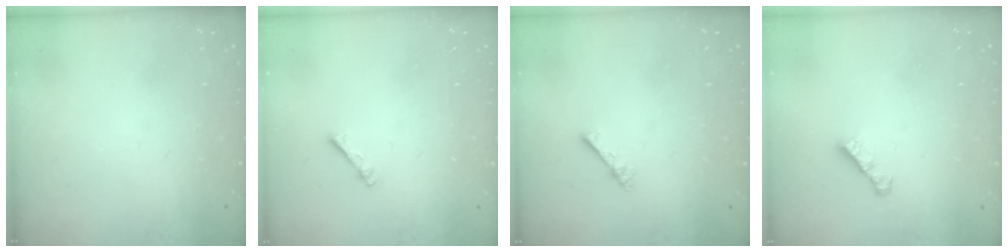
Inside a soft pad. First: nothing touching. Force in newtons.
{"total": 1.1, "press": 1.1, "slide": 0.2}
{"total": 1.0, "press": 1.0, "slide": 0.3}
{"total": 3.0, "press": 3.0, "slide": 0.3}